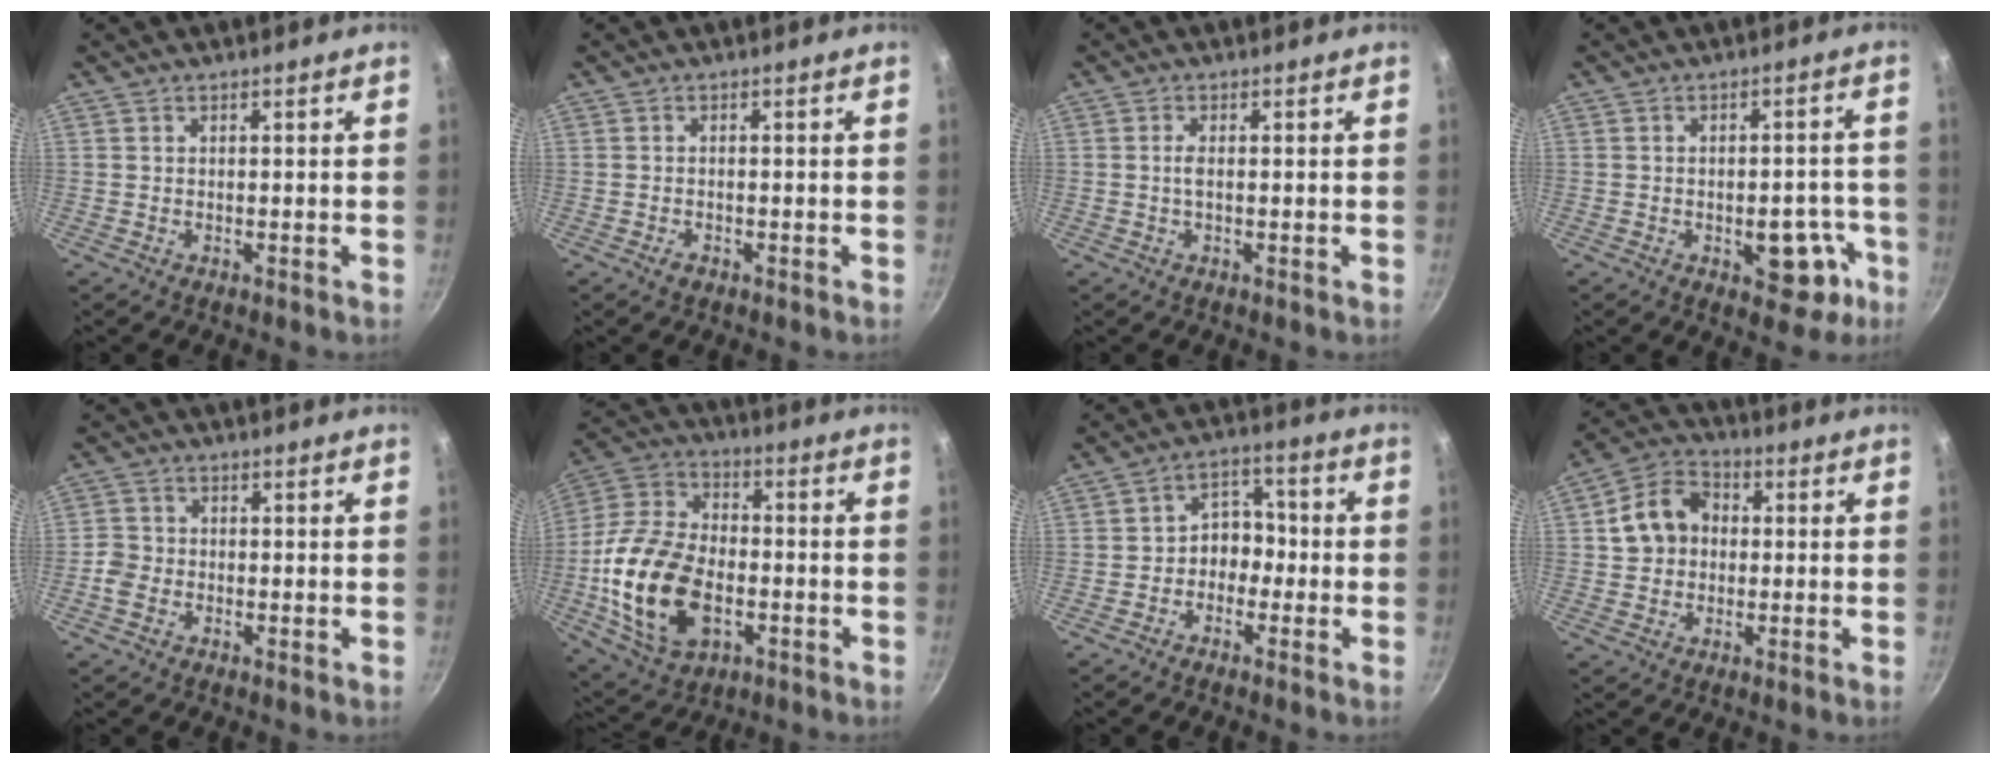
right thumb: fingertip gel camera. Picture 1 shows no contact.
{"total": 1.3, "force": [-0.9, 0.6, 0.7], "torque": [-0.015, 0.004, -0.015]}
{"total": 1.5, "force": [-0.2, 0.4, 1.4], "torque": [-0.036, 0.002, -0.006]}
{"total": 9.2, "force": [-3.7, 5.1, 6.7], "torque": [-0.037, 0.027, -0.043]}
{"total": 3.4, "force": [-1.5, 2.6, 1.5], "torque": [-0.028, 0.018, -0.033]}
{"total": 21.4, "force": [-4.8, 13.5, 15.9], "torque": [-0.302, 0.023, -0.085]}
{"total": 6.3, "force": [-1.6, 5.0, 3.4], "torque": [0.002, 0.034, -0.038]}
{"total": 10.0, "force": [0.8, 8.2, 5.8], "torque": [-0.072, 0.021, -0.003]}